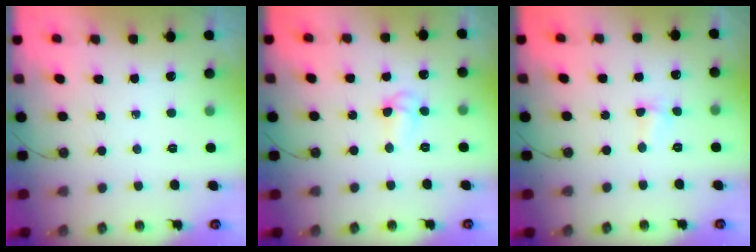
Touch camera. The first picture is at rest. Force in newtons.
{"total": 5.0, "press": 4.9, "slide": 0.7}
{"total": 3.2, "press": 1.8, "slide": 2.6}